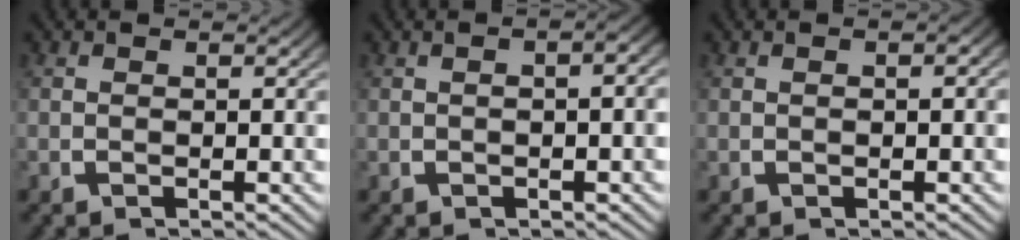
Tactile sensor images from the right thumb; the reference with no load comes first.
{"total": 2.1, "force": [0.0, 0.5, 2.0], "torque": [-0.024, 0.008, 0.000]}
{"total": 0.8, "force": [0.0, 0.3, 0.8], "torque": [-0.011, -0.001, 0.001]}